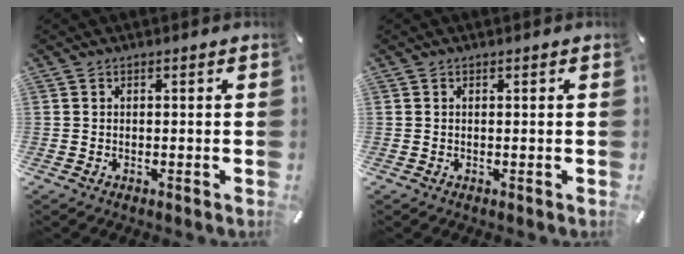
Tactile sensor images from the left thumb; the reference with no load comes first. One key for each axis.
{"total": 0.0}